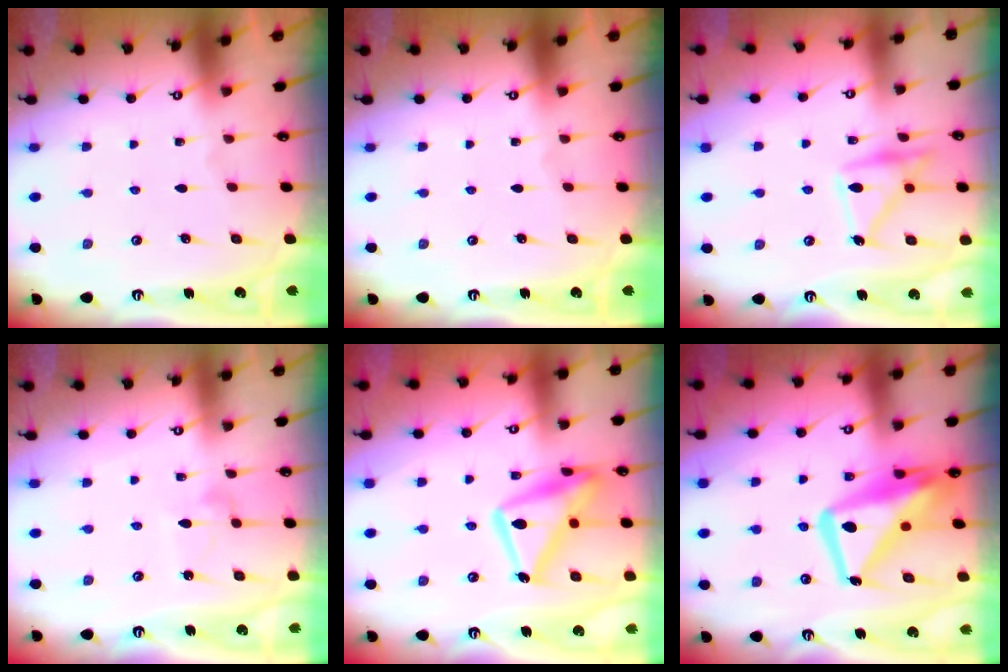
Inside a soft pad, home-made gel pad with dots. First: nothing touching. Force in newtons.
{"total": 0.0}
{"total": 17.0, "press": 17.0, "slide": 0.9}
{"total": 6.6, "press": 6.6, "slide": 0.4}
{"total": 18.2, "press": 18.1, "slide": 1.5}
{"total": 16.8, "press": 16.8, "slide": 1.5}